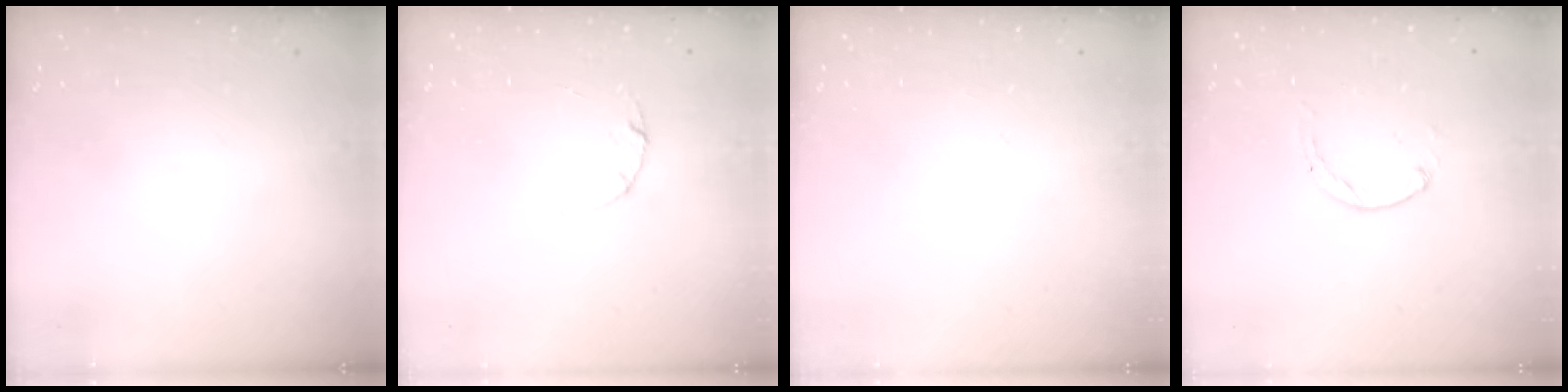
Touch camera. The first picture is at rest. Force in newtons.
{"total": 3.0, "press": 3.0, "slide": 0.4}
{"total": 0.0}
{"total": 0.7, "press": 0.6, "slide": 0.2}